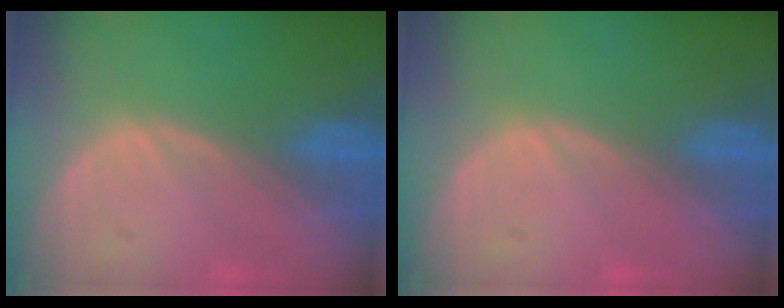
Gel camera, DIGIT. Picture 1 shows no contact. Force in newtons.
{"total": 0.0}